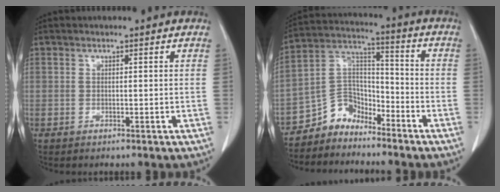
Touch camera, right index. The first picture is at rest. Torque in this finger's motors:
{"motor_torque": [-0.13, -0.04, -0.49, -0.21]}